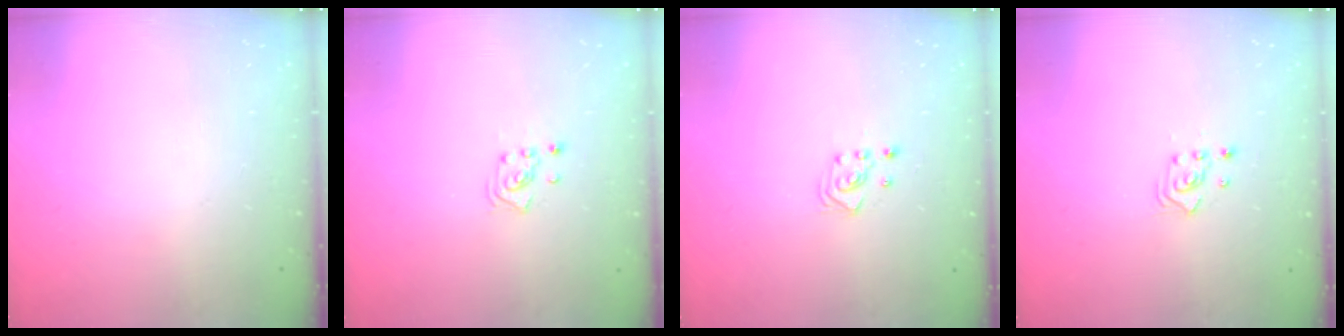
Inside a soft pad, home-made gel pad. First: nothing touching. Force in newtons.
{"total": 2.1, "press": 2.0, "slide": 0.8}
{"total": 2.9, "press": 2.9, "slide": 0.4}
{"total": 2.4, "press": 2.4, "slide": 0.3}